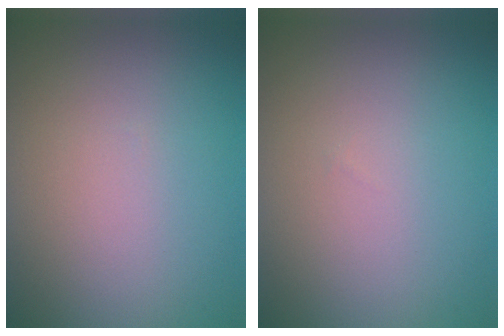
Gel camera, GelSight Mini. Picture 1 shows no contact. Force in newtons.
{"total": 0.0}